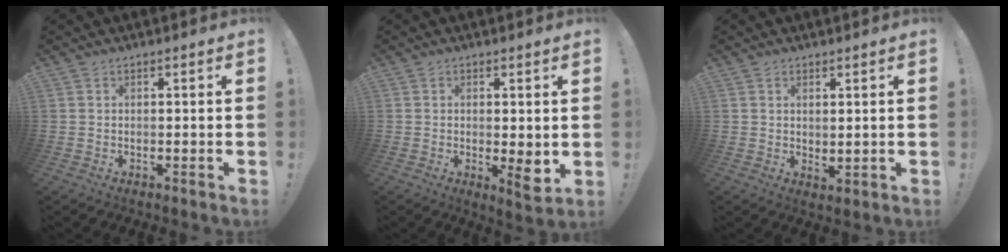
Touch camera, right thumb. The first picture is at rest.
{"total": 4.6, "force": [-0.1, 1.4, 4.4], "torque": [-0.039, -0.016, 0.001]}
{"total": 2.0, "force": [1.4, 0.7, 1.3], "torque": [-0.011, -0.014, 0.025]}